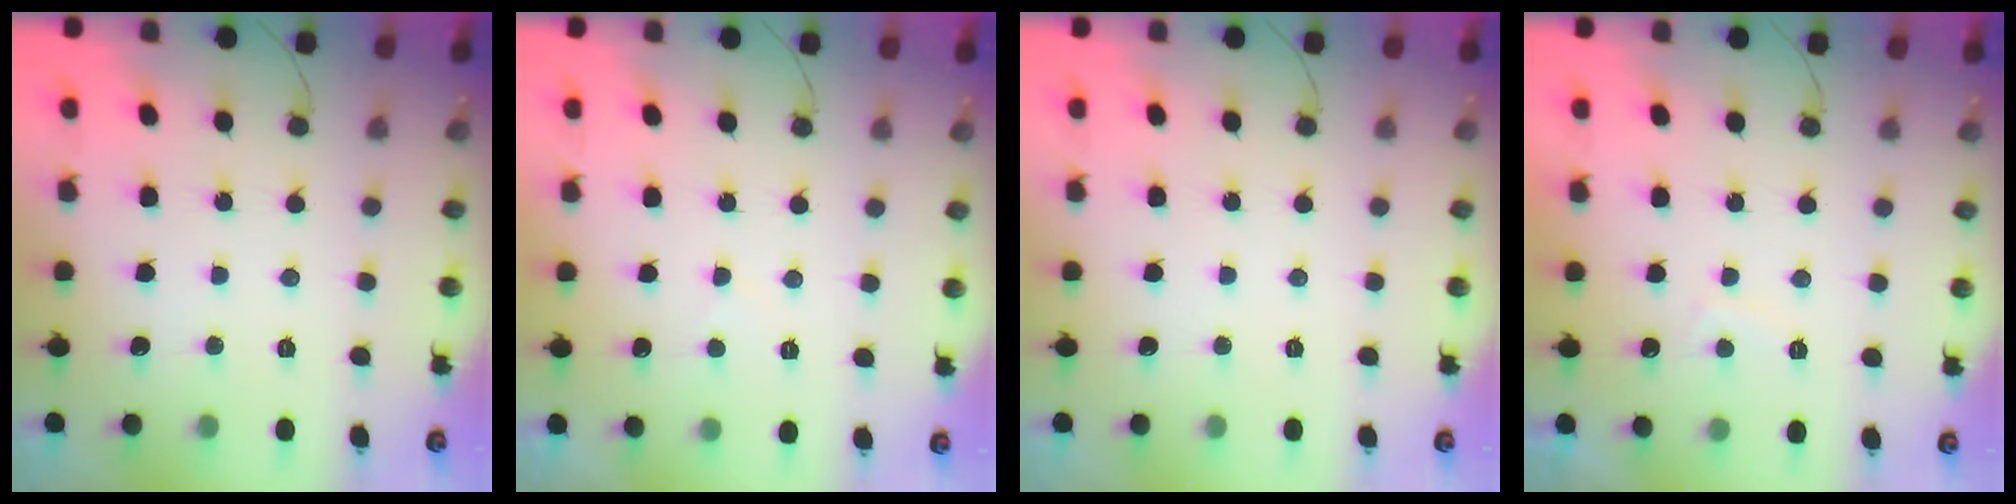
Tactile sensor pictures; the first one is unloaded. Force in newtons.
{"total": 1.7, "press": 1.6, "slide": 0.4}
{"total": 0.0}
{"total": 2.5, "press": 2.3, "slide": 0.9}